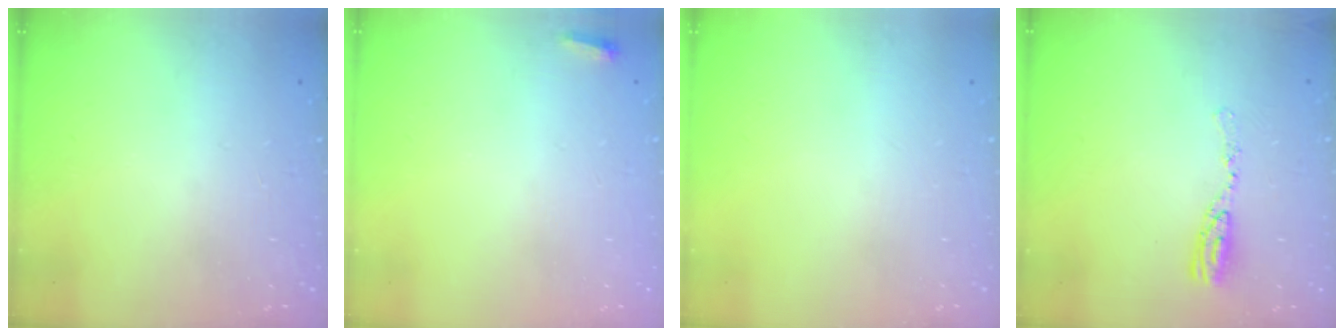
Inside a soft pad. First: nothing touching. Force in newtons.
{"total": 2.7, "press": 2.6, "slide": 0.9}
{"total": 0.0}
{"total": 8.1, "press": 8.1, "slide": 0.6}